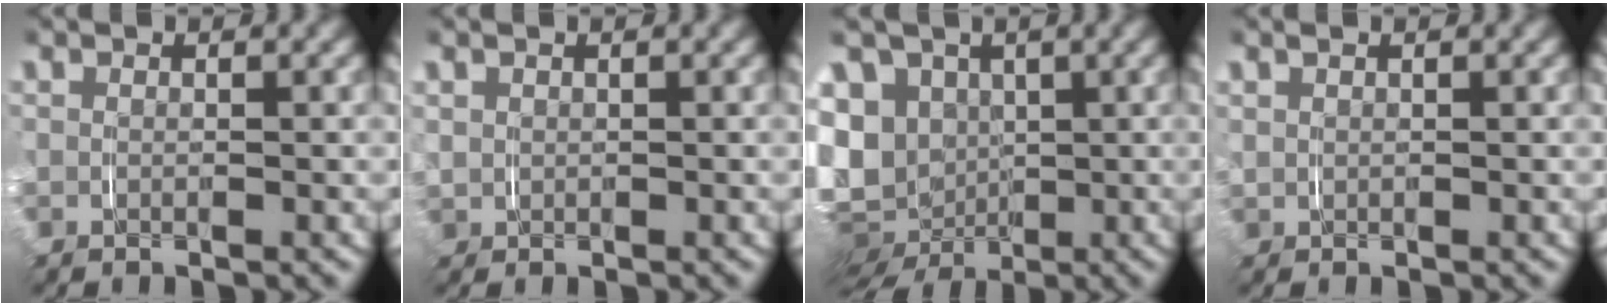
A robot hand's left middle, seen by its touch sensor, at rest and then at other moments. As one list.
[{"total": 1.8, "force": [0.3, 1.7, 0.5], "torque": [-0.028, -0.002, 0.009]}, {"total": 13.7, "force": [-2.9, 12.3, 5.3], "torque": [-0.164, -0.058, -0.035]}, {"total": 1.0, "force": [0.5, 0.8, 0.3], "torque": [-0.013, 0.004, 0.010]}]